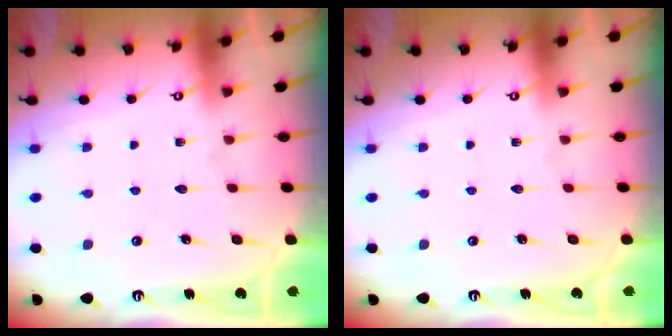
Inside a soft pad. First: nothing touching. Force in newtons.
{"total": 0.0}